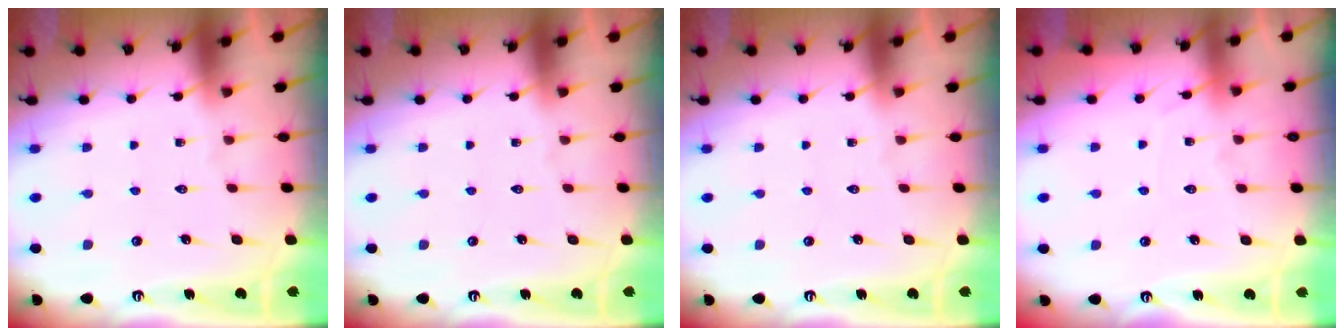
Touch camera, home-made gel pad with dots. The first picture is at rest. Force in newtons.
{"total": 0.0}
{"total": 0.0}
{"total": 6.0, "press": 6.0, "slide": 0.8}